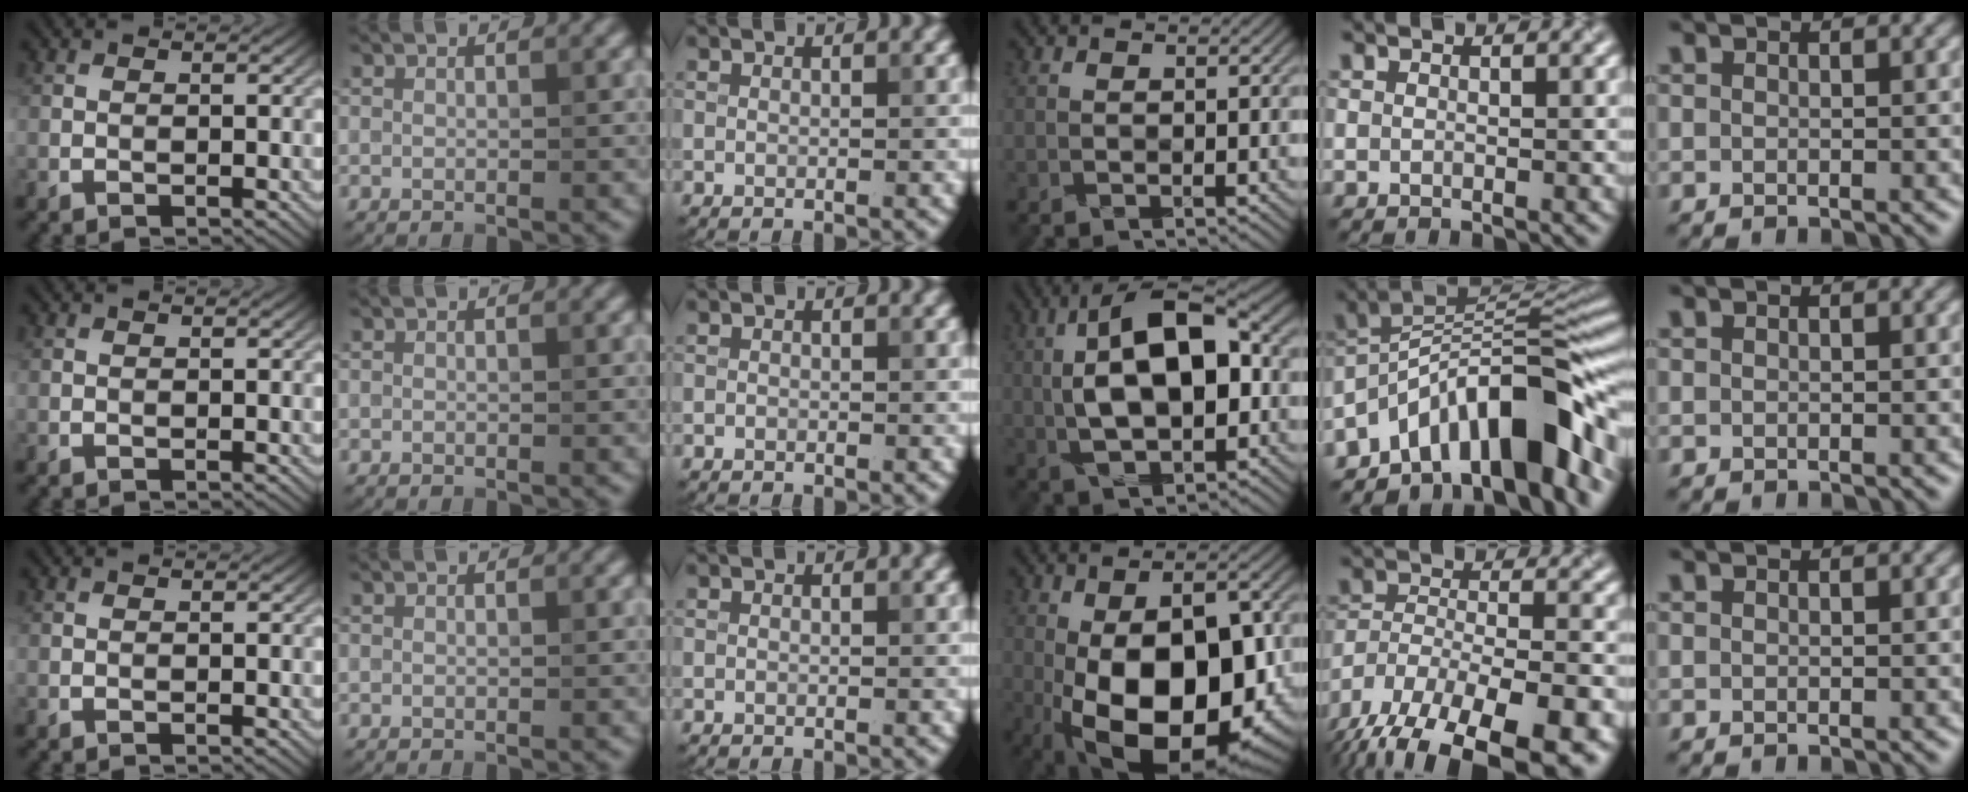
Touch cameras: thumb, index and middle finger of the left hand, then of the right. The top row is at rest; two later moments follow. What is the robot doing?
{"motion": "fold", "object": "hoodie"}